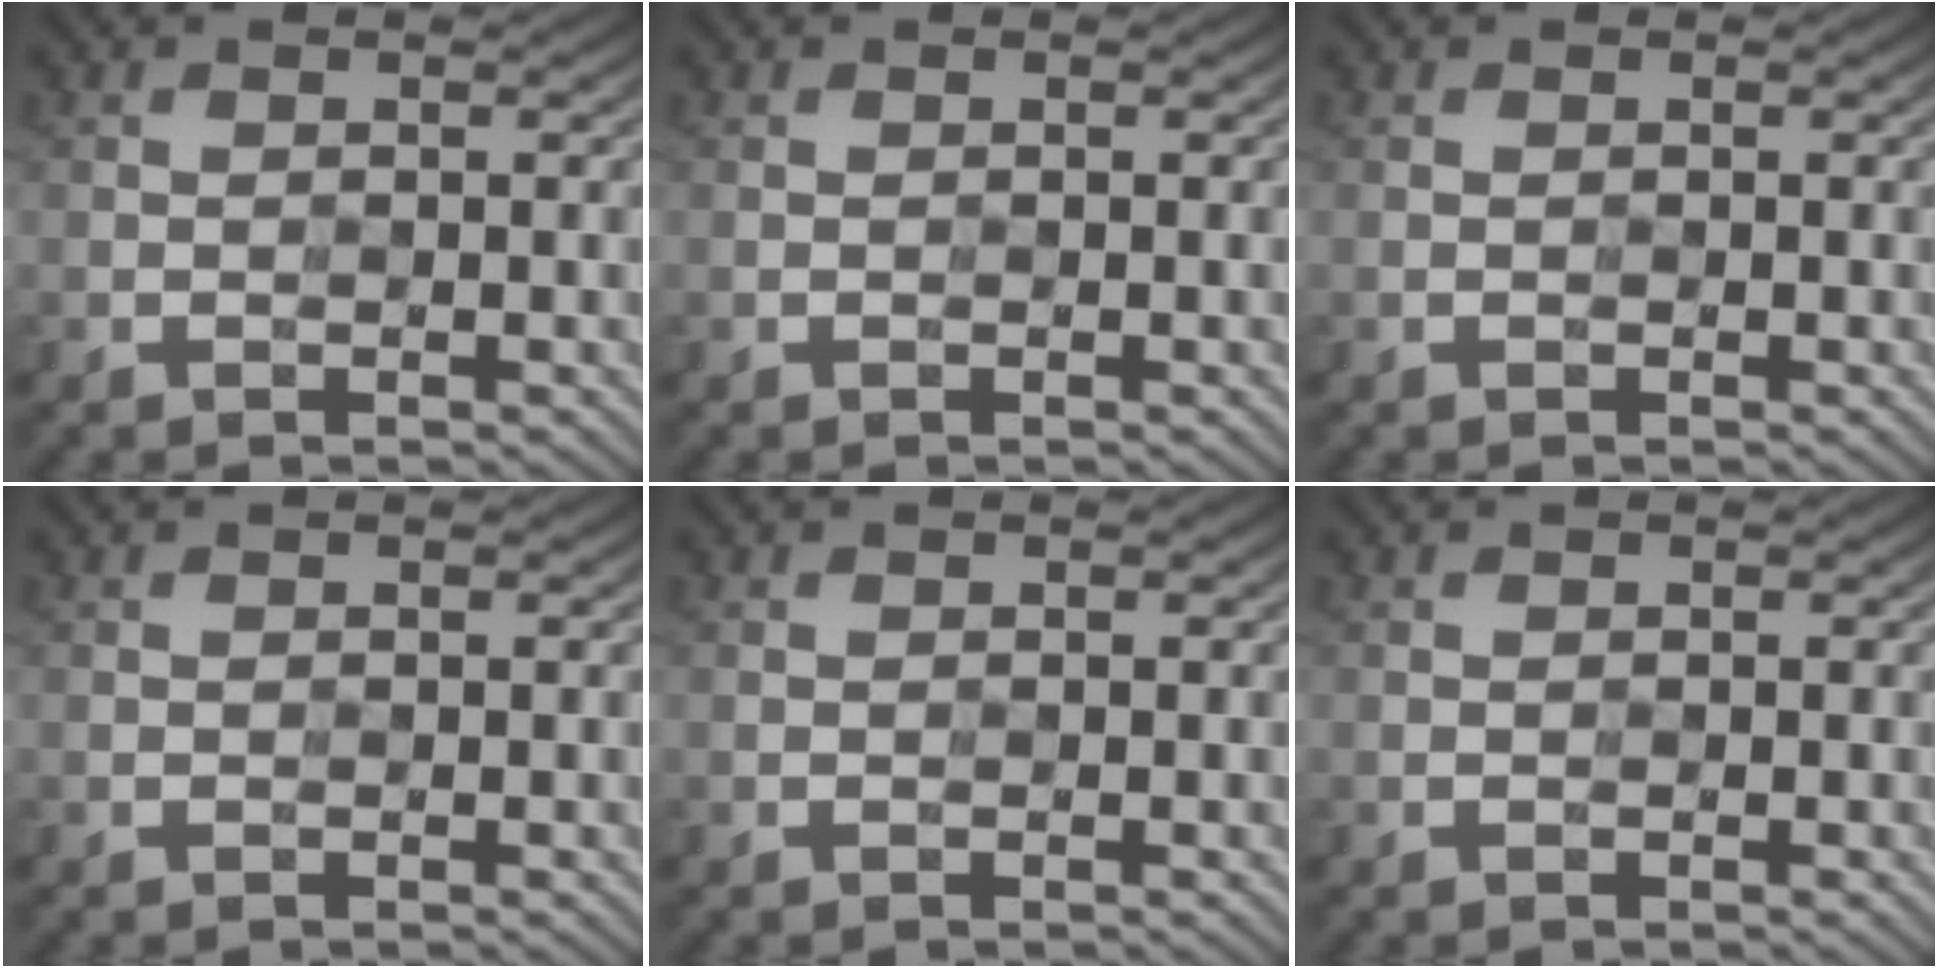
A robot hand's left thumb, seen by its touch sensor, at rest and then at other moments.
{"total": 0.0}
{"total": 0.0}
{"total": 0.0}
{"total": 0.0}
{"total": 0.0}